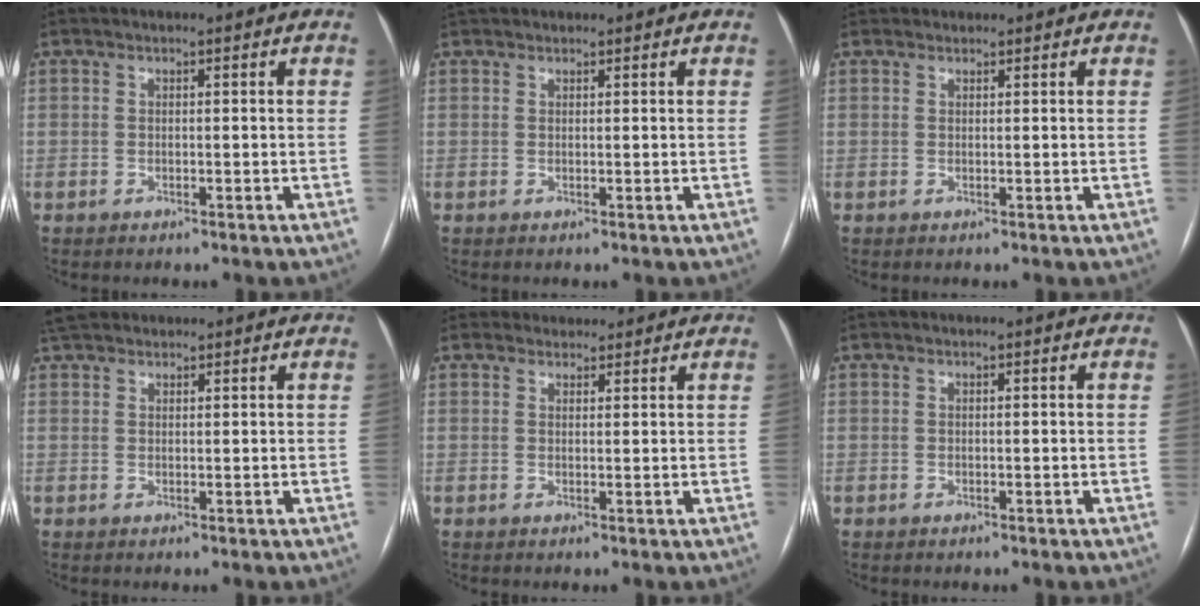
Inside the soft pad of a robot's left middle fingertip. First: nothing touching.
{"total": 2.5, "force": [2.2, 1.0, 0.6], "torque": [-0.013, 0.030, 0.037]}
{"total": 1.9, "force": [1.6, 0.9, -0.1], "torque": [0.007, 0.020, 0.024]}
{"total": 4.6, "force": [4.0, 1.9, 1.3], "torque": [-0.027, 0.030, 0.073]}
{"total": 3.8, "force": [3.4, 1.6, -0.2], "torque": [0.010, 0.019, 0.046]}
{"total": 0.0}